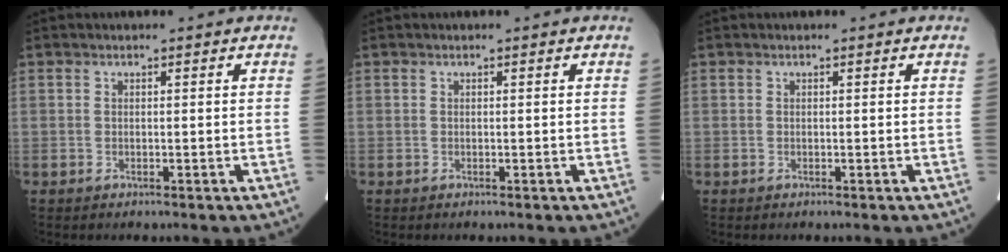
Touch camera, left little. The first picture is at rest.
{"total": 0.0}
{"total": 0.0}